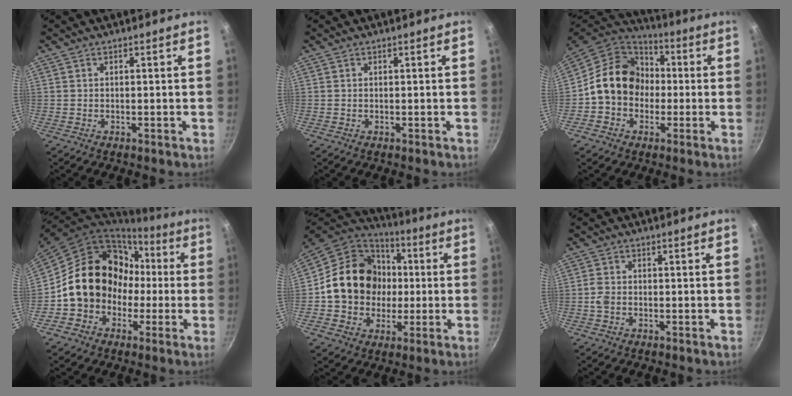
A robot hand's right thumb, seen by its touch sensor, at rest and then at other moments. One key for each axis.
{"total": 0.0}
{"total": 15.7, "fx": -0.4, "fy": 13.3, "fz": 8.4, "tx": -0.107, "ty": 0.045, "tz": -0.022}
{"total": 17.9, "fx": -1.2, "fy": 15.4, "fz": 9.0, "tx": -0.120, "ty": 0.063, "tz": -0.013}
{"total": 19.2, "fx": 0.6, "fy": 16.6, "fz": 9.7, "tx": -0.140, "ty": 0.033, "tz": 0.007}
{"total": 2.3, "fx": -0.6, "fy": 1.7, "fz": 1.5, "tx": -0.033, "ty": 0.009, "tz": -0.015}